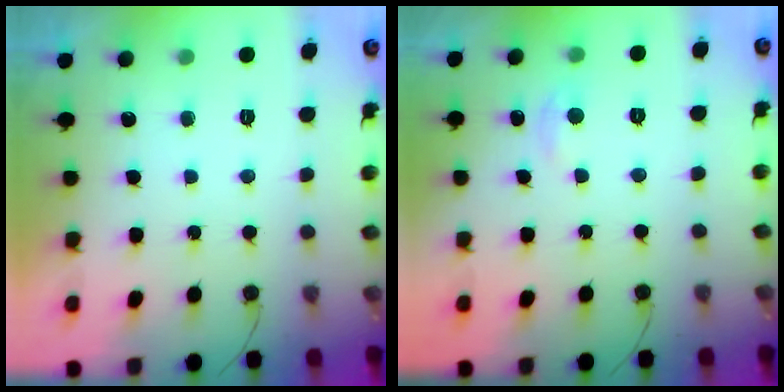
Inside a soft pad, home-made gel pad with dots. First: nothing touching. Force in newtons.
{"total": 2.5, "press": 2.4, "slide": 0.3}